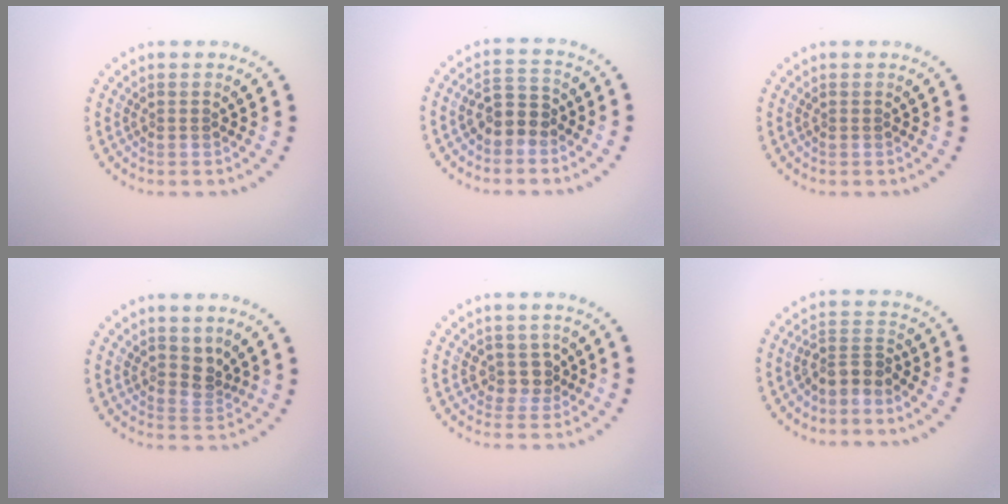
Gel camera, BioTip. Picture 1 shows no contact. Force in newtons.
{"total": 2.7, "press": 2.5, "slide": 0.9}
{"total": 0.0}
{"total": 2.1, "press": 1.6, "slide": 1.3}
{"total": 2.2, "press": 1.6, "slide": 1.5}
{"total": 2.6, "press": 1.9, "slide": 1.8}